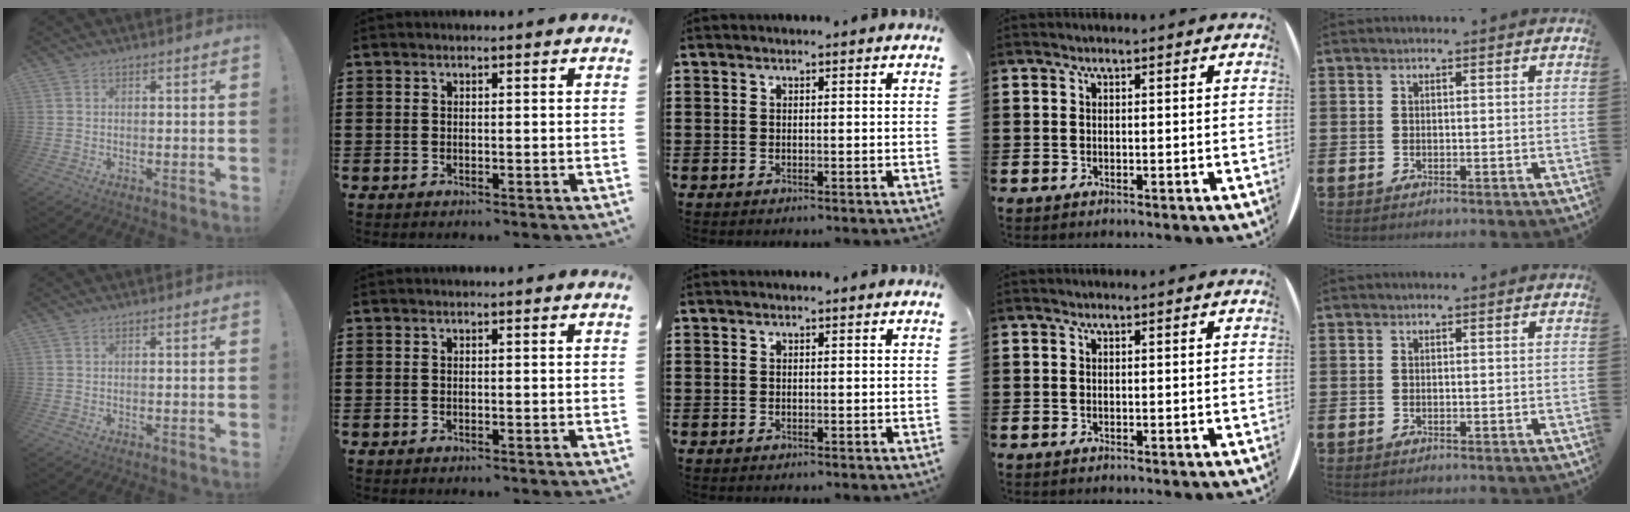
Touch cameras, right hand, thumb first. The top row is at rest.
{}